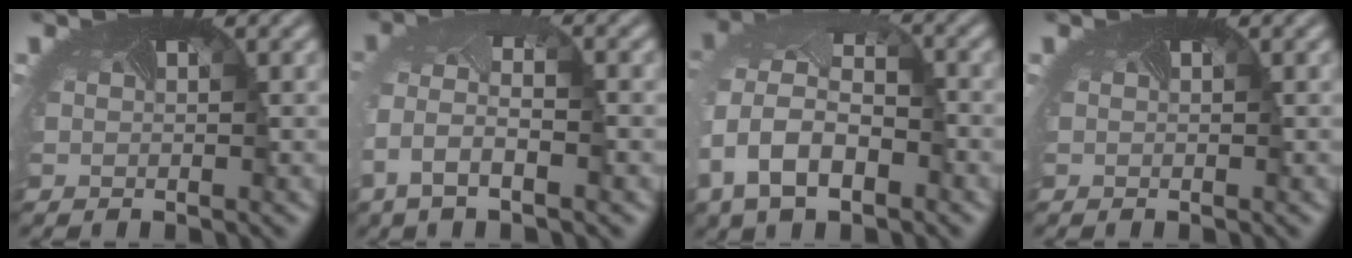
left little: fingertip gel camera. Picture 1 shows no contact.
{"total": 5.9, "force": [-1.9, 2.9, 4.8], "torque": [-0.122, -0.011, -0.039]}
{"total": 10.4, "force": [-2.8, 7.0, 7.2], "torque": [-0.149, -0.016, -0.040]}
{"total": 0.0}